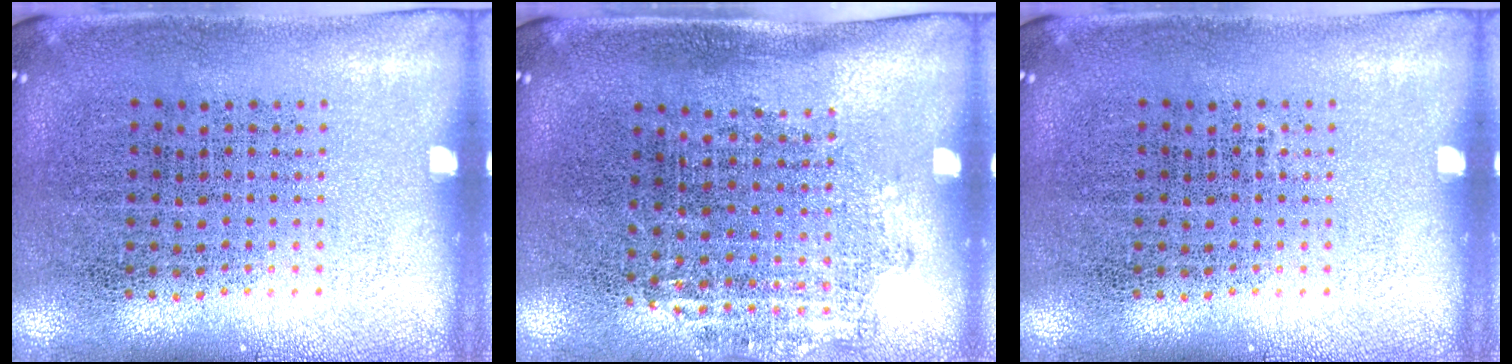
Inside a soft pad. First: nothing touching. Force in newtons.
{"total": 1.2, "press": 0.9, "slide": 0.8}
{"total": 0.0}